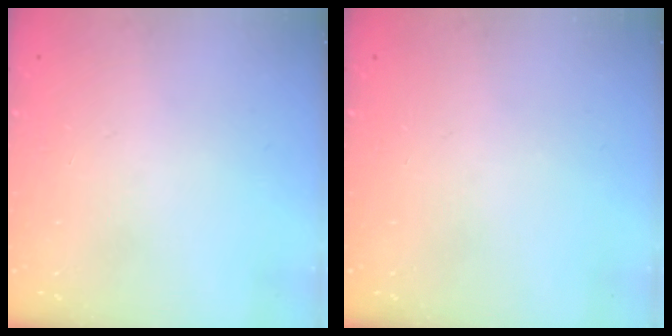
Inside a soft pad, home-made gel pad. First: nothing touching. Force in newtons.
{"total": 0.0}